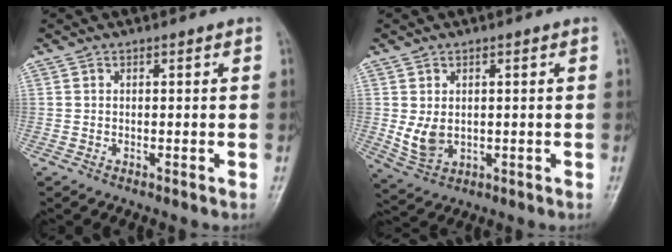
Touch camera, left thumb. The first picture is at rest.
{"total": 5.8, "force": [0.0, 4.2, 3.9], "torque": [-0.061, -0.007, 0.014]}